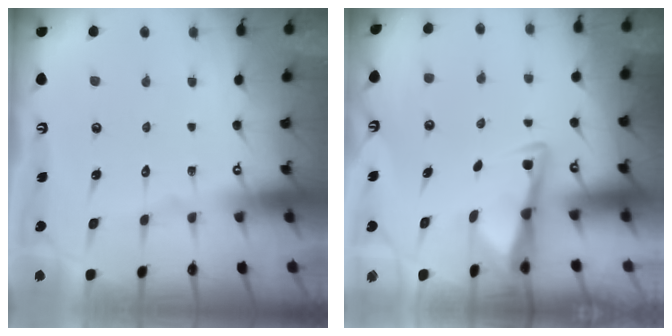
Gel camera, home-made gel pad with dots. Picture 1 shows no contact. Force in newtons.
{"total": 3.1, "press": 3.1, "slide": 0.4}